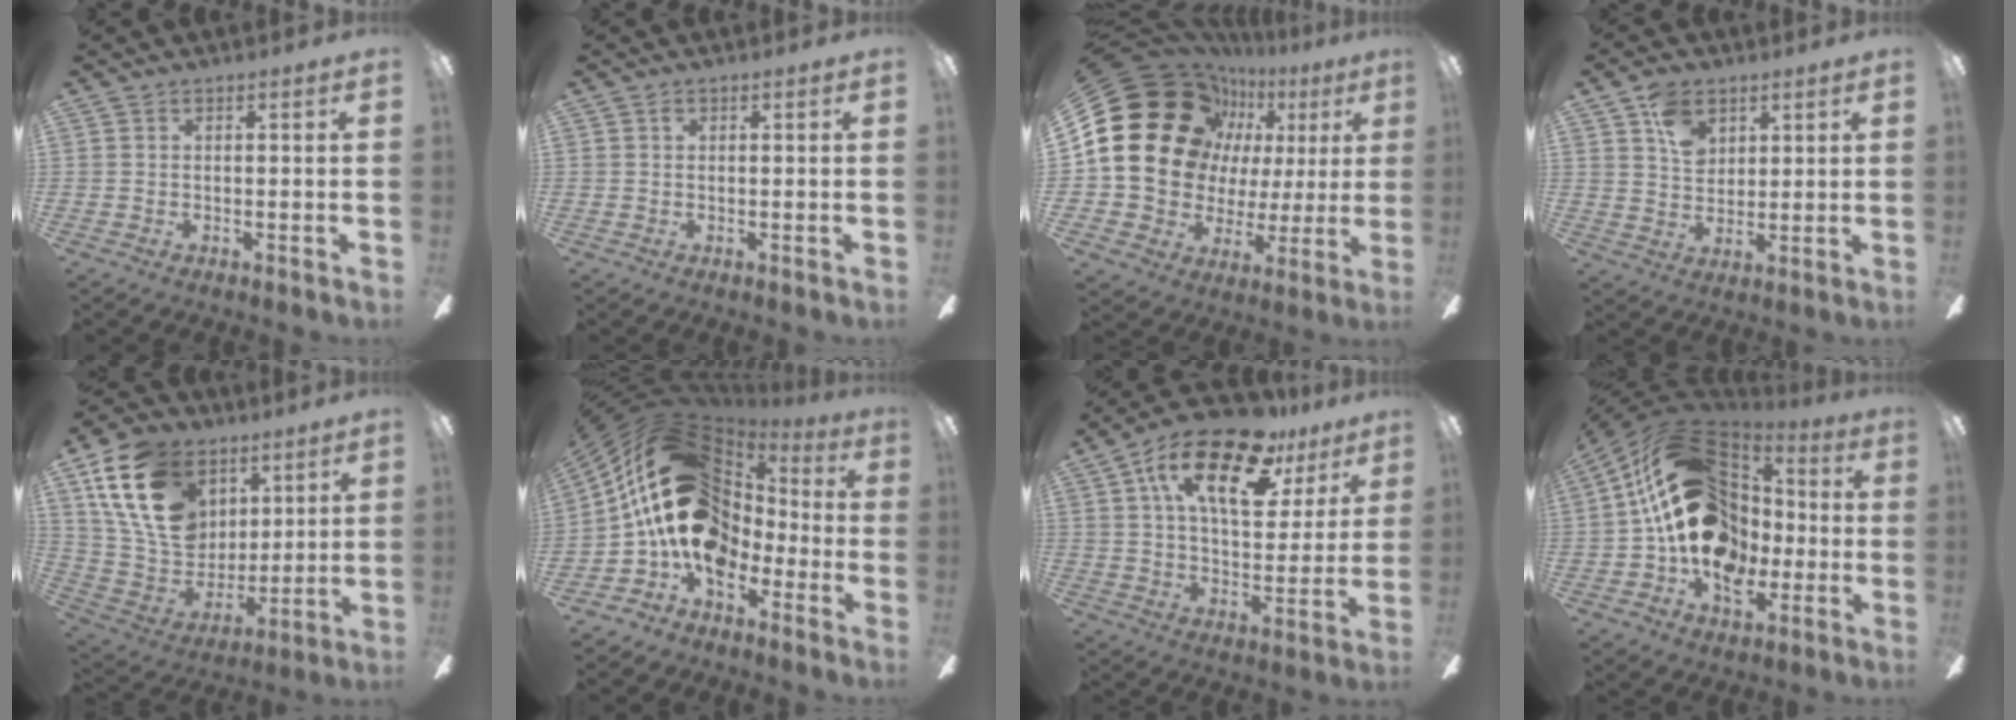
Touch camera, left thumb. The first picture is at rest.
{"total": 0.7, "force": [0.2, 0.5, 0.5], "torque": [-0.009, 0.005, 0.002]}
{"total": 24.7, "force": [7.6, 20.0, 12.4], "torque": [-0.232, -0.032, 0.171]}
{"total": 8.4, "force": [4.3, 6.0, 4.2], "torque": [-0.066, -0.001, 0.078]}
{"total": 22.2, "force": [9.7, 16.1, 11.8], "torque": [-0.241, -0.025, 0.184]}
{"total": 20.8, "force": [2.0, 14.8, 14.4], "torque": [-0.297, -0.012, 0.039]}
{"total": 21.4, "force": [11.2, 9.8, 15.4], "torque": [-0.255, -0.036, 0.187]}
{"total": 24.8, "force": [1.5, 18.2, 16.8], "torque": [-0.318, 0.010, 0.032]}